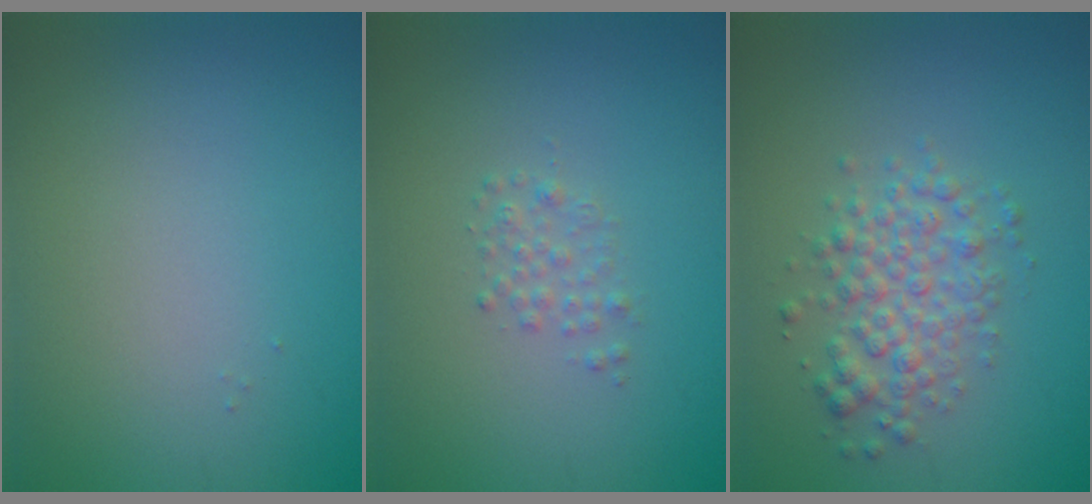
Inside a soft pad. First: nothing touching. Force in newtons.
{"total": 1.2, "press": 1.2, "slide": 0.0}
{"total": 3.5, "press": 3.5, "slide": 0.1}